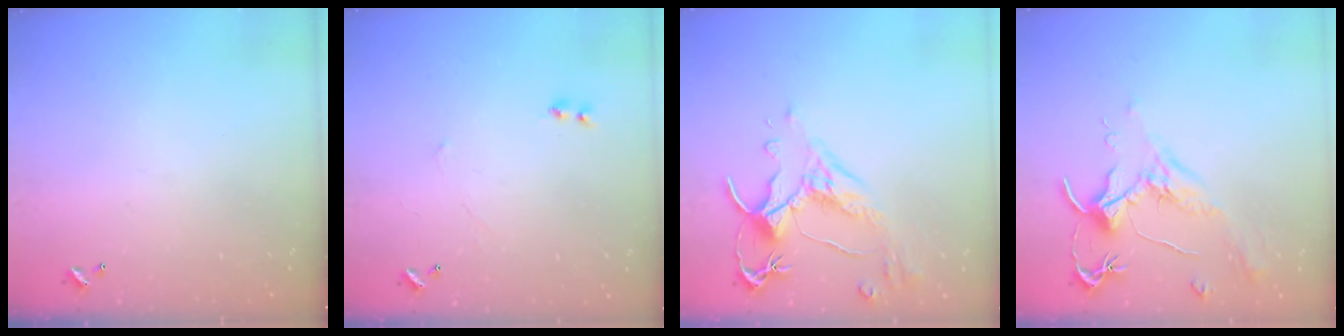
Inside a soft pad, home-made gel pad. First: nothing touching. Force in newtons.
{"total": 2.3, "press": 2.3, "slide": 0.3}
{"total": 2.6, "press": 2.2, "slide": 1.3}
{"total": 1.8, "press": 1.7, "slide": 0.8}